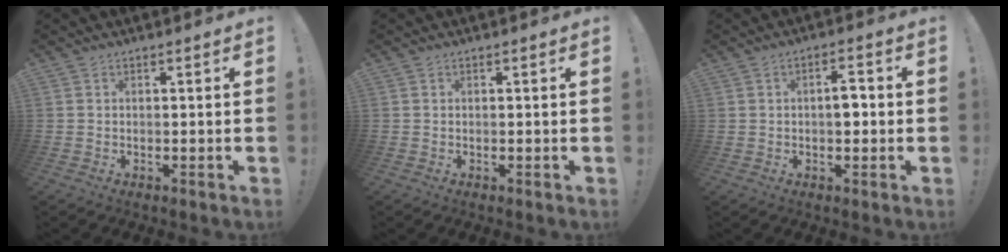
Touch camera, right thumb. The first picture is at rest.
{"total": 0.0}
{"total": 4.4, "force": [0.1, 2.7, 3.5], "torque": [-0.042, 0.005, -0.005]}